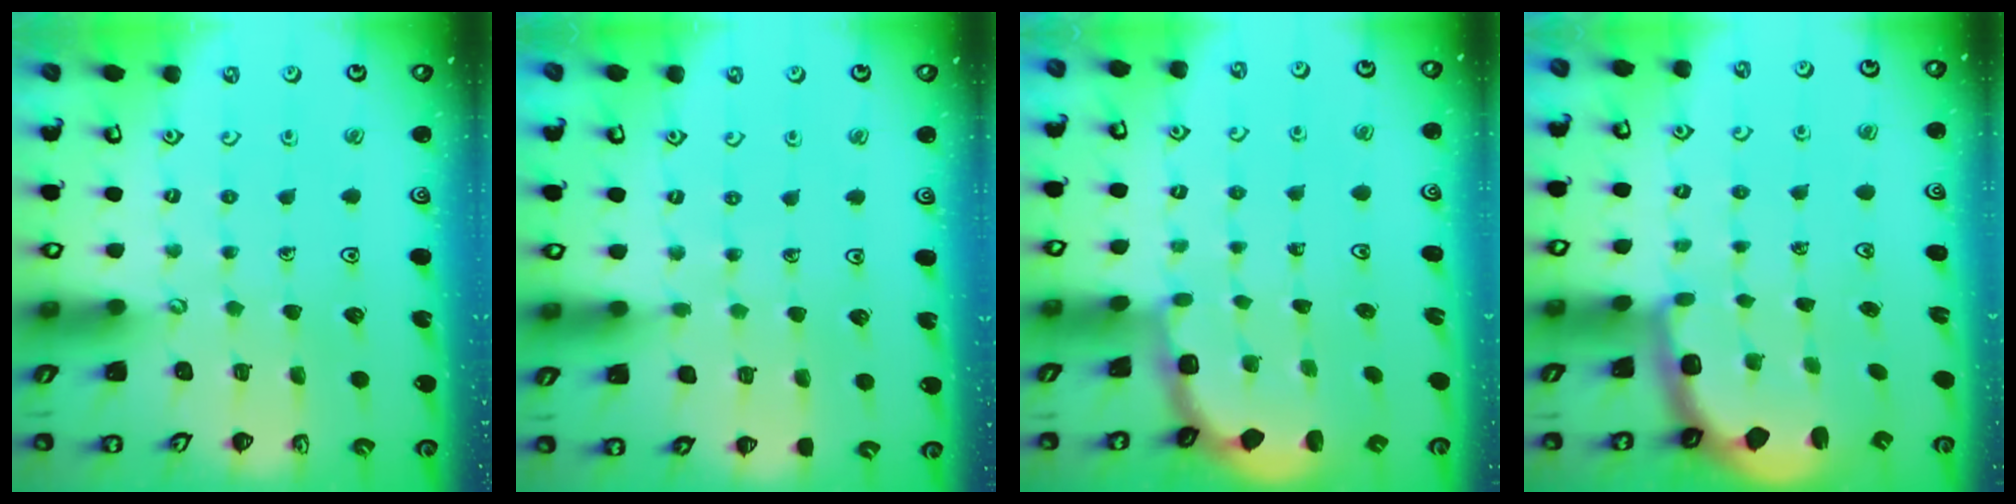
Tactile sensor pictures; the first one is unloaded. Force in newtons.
{"total": 2.7, "press": 2.6, "slide": 0.5}
{"total": 1.9, "press": 1.8, "slide": 0.7}
{"total": 2.5, "press": 1.5, "slide": 2.0}